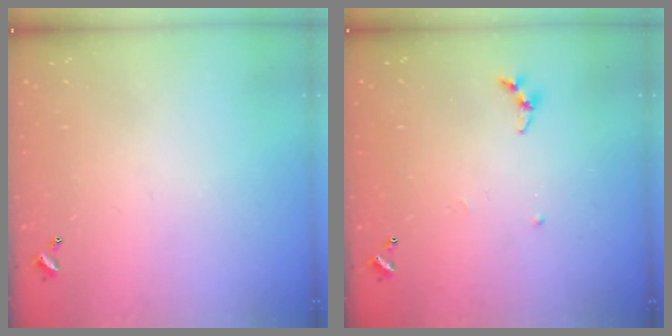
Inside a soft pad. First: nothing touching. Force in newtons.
{"total": 6.2, "press": 6.1, "slide": 0.7}